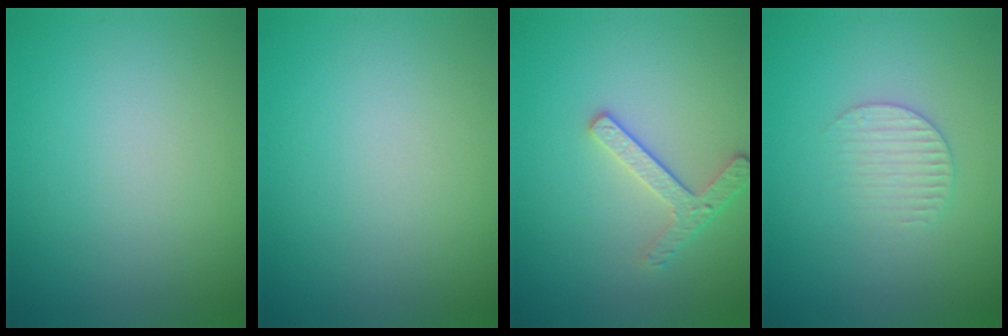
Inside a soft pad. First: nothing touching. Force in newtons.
{"total": 0.0}
{"total": 2.5, "press": 2.2, "slide": 1.1}
{"total": 1.9, "press": 1.9, "slide": 0.3}